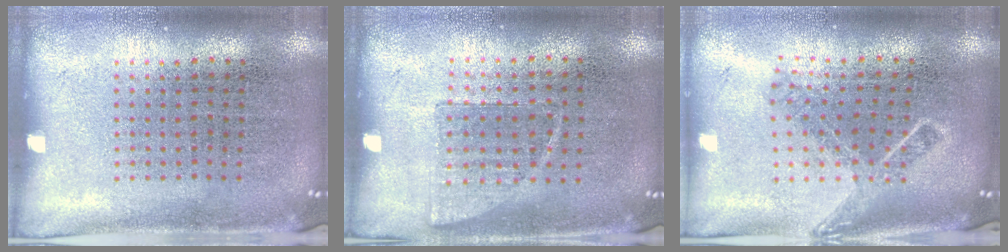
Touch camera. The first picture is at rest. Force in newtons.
{"total": 0.8, "press": 0.7, "slide": 0.3}
{"total": 1.7, "press": 1.3, "slide": 1.1}